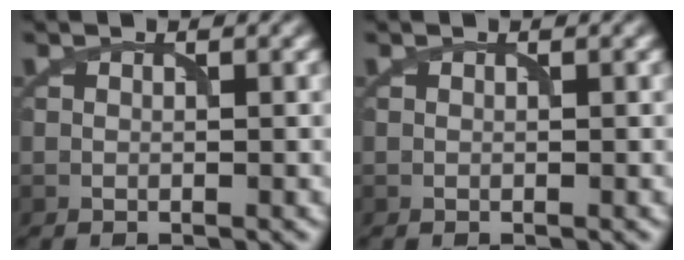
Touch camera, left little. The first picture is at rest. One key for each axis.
{"total": 0.0}